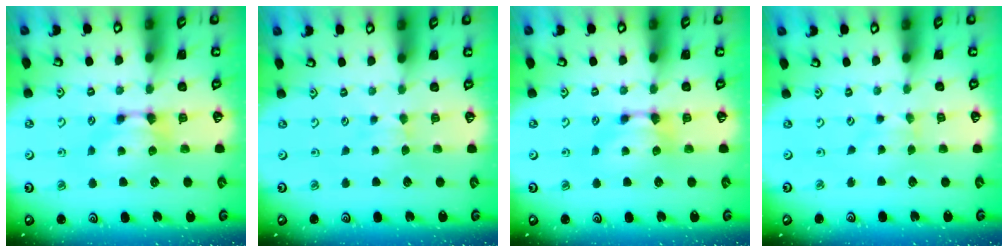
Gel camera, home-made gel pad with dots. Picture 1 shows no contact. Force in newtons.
{"total": 1.6, "press": 1.5, "slide": 0.5}
{"total": 0.0}
{"total": 1.0, "press": 0.9, "slide": 0.3}